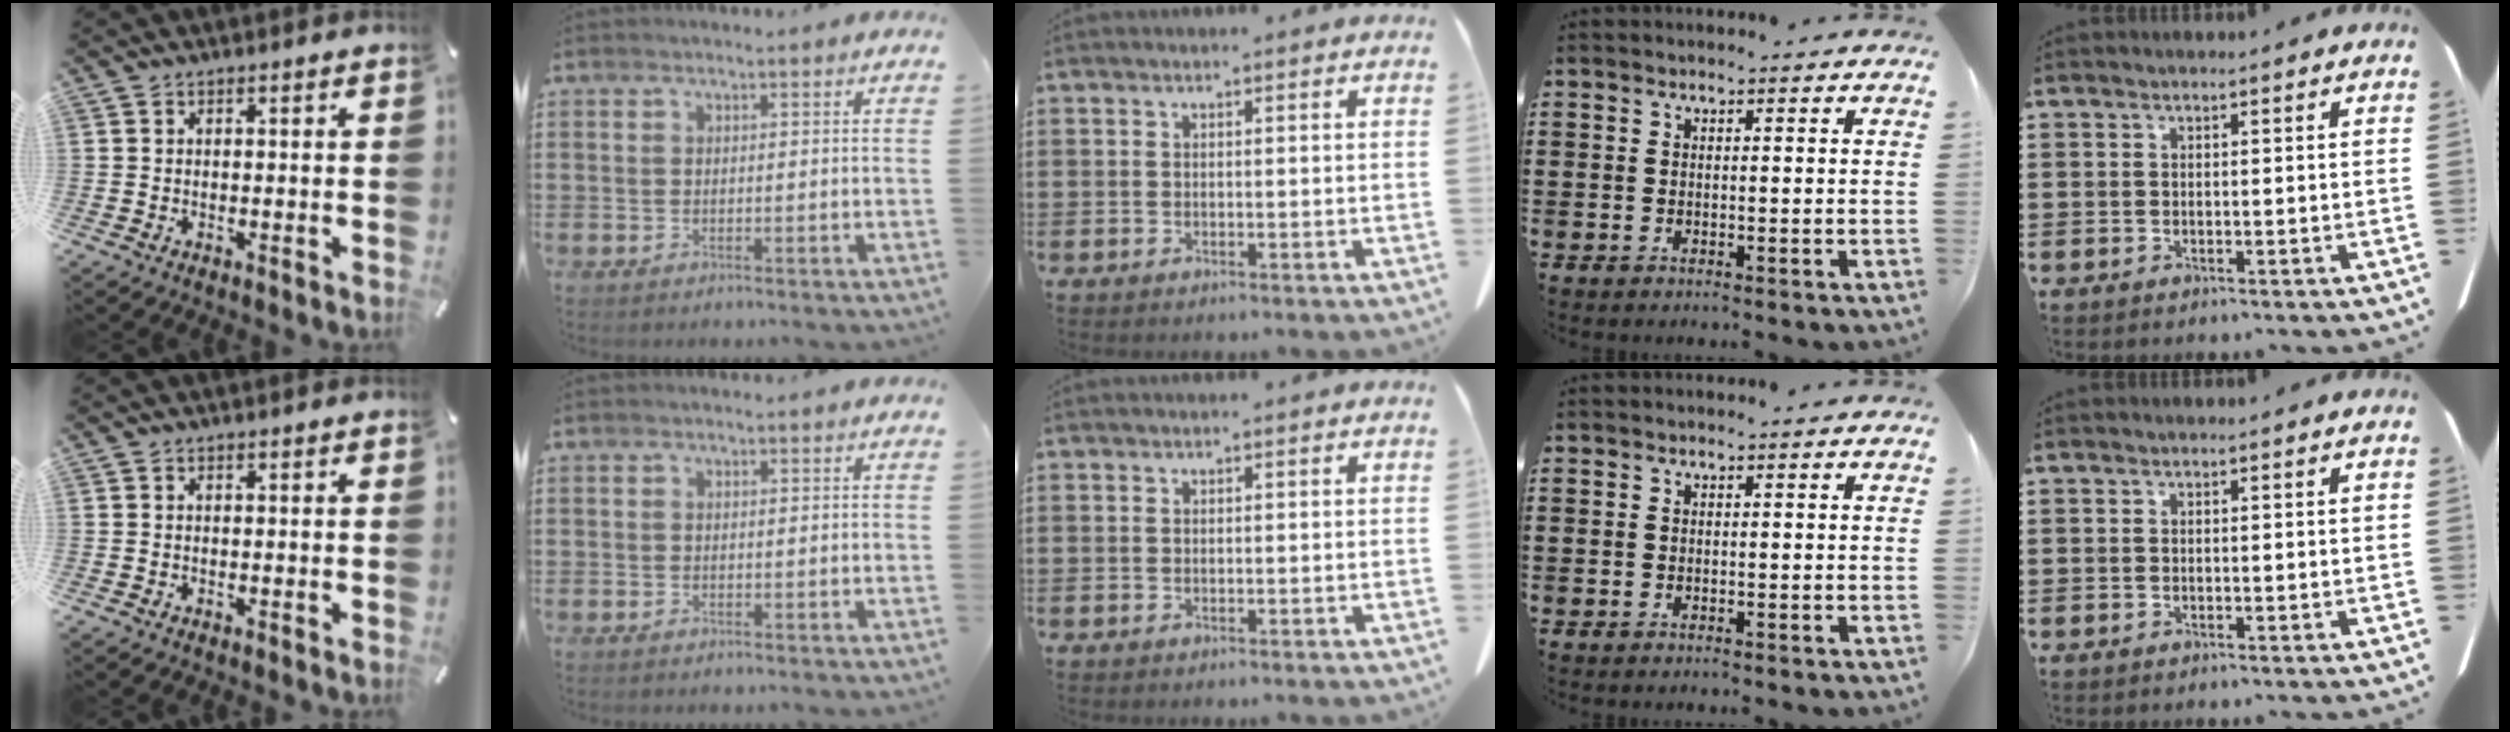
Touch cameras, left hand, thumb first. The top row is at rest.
{}